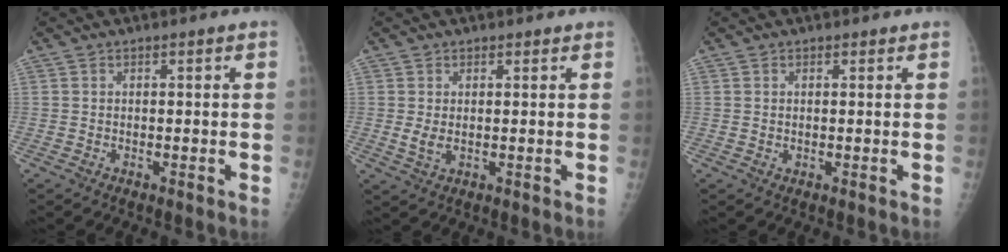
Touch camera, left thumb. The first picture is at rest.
{"total": 2.6, "force": [0.6, 1.7, 1.8], "torque": [-0.031, -0.008, 0.015]}
{"total": 0.7, "force": [0.4, 0.6, 0.1], "torque": [0.004, -0.003, 0.005]}